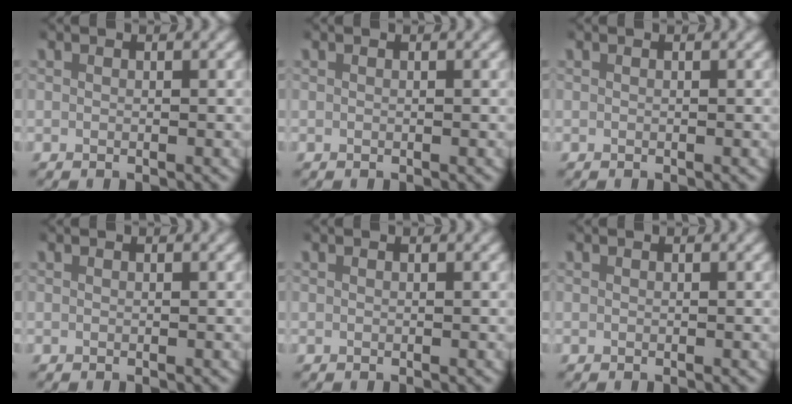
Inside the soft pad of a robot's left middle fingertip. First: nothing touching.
{"total": 0.0}
{"total": 0.0}
{"total": 0.0}
{"total": 0.0}
{"total": 0.0}